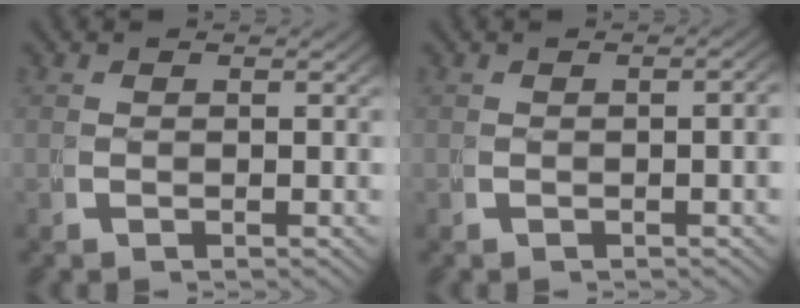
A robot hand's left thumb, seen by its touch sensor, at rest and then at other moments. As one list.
[{"total": 1.4, "force": [-0.4, 0.3, 1.3], "torque": [-0.019, 0.004, -0.005]}]